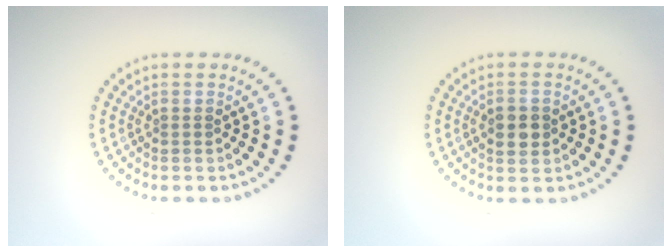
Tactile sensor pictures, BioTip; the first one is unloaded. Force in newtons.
{"total": 2.8, "press": 2.8, "slide": 0.2}